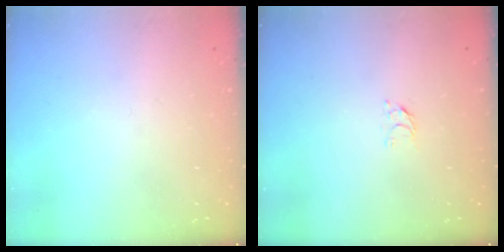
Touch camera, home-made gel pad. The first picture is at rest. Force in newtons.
{"total": 2.8, "press": 2.8, "slide": 0.3}